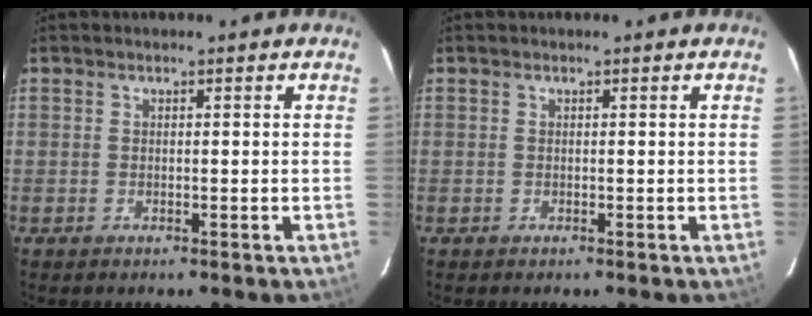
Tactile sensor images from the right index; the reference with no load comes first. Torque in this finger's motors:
{"motor_torque": [0.00, 0.00, 0.00, 0.00]}